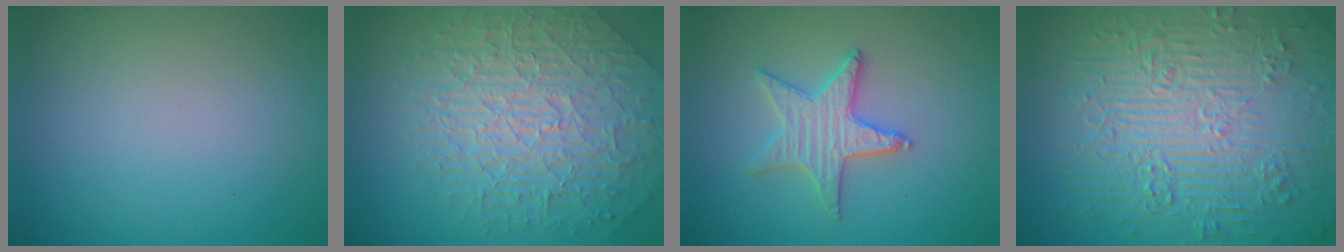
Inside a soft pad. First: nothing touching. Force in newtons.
{"total": 6.7, "press": 5.5, "slide": 3.7}
{"total": 3.1, "press": 3.1, "slide": 0.2}
{"total": 12.0, "press": 7.9, "slide": 9.0}